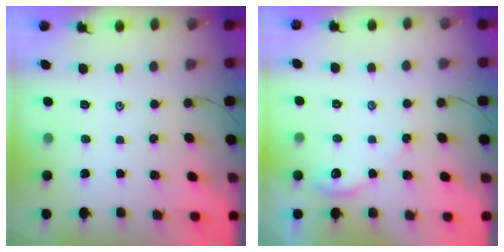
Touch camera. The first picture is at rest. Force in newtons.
{"total": 4.8, "press": 4.8, "slide": 0.7}